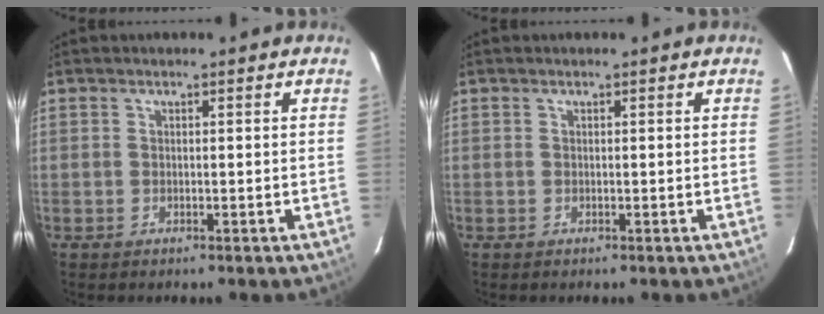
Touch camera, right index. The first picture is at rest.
{"total": 0.0}